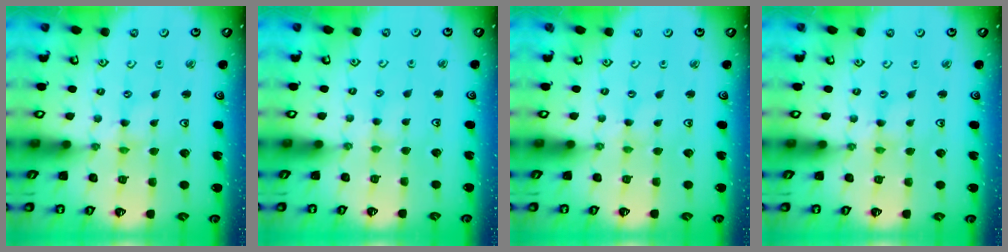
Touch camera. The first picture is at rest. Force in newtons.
{"total": 2.2, "press": 2.2, "slide": 0.3}
{"total": 0.0}
{"total": 0.0}